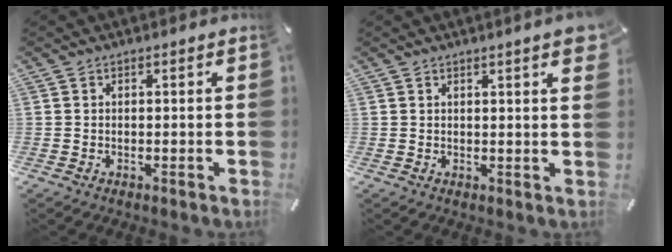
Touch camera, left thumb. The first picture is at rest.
{"total": 3.3, "force": [1.7, 0.4, 2.7], "torque": [-0.046, -0.003, 0.028]}